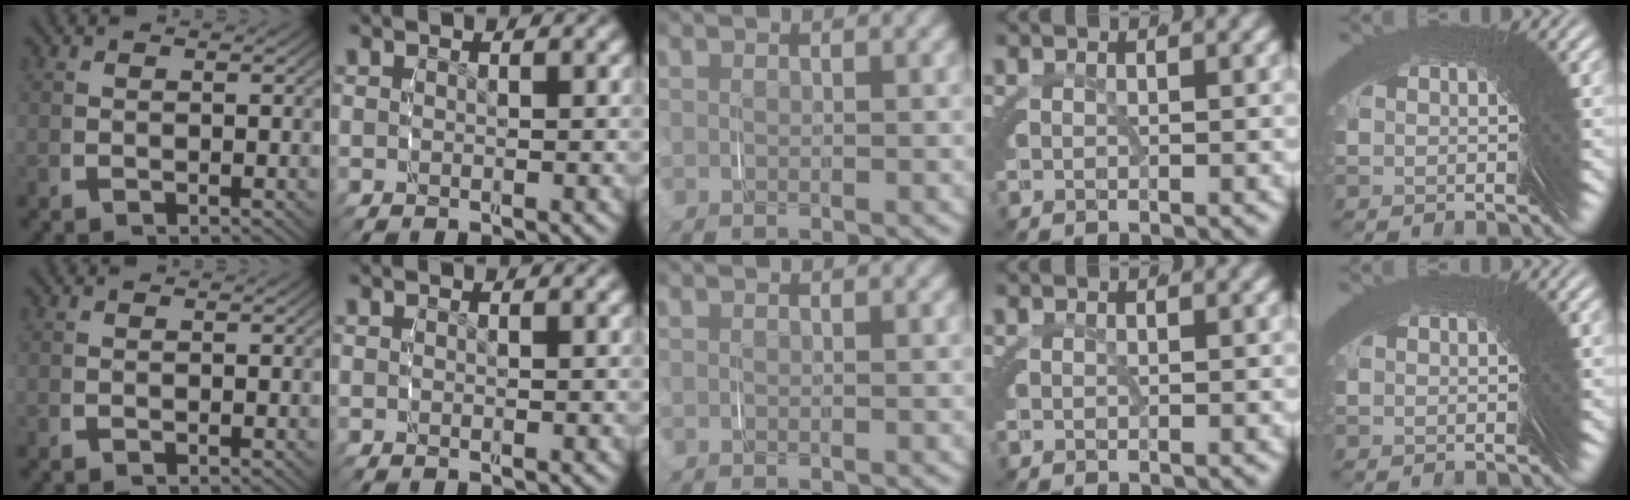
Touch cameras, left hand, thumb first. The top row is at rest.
{}